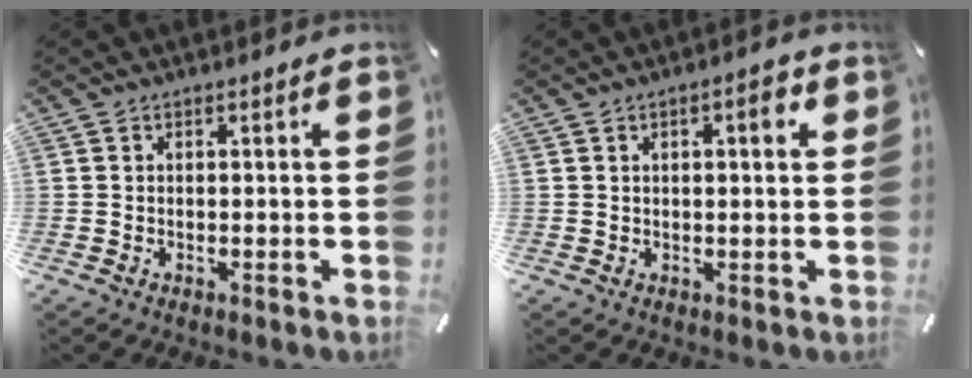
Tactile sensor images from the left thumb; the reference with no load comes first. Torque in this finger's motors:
{"motor_torque": [-0.01, 0.07, 0.11, -0.07, 0.02]}